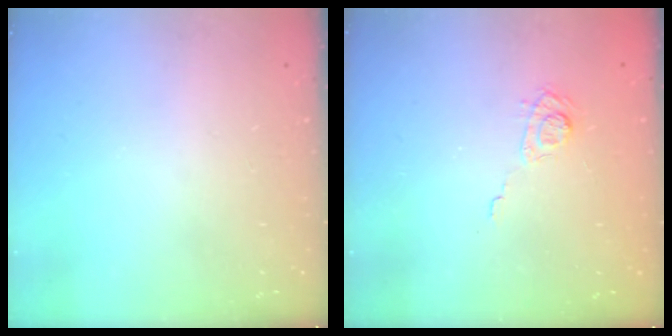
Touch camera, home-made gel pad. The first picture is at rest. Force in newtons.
{"total": 5.7, "press": 5.5, "slide": 1.6}